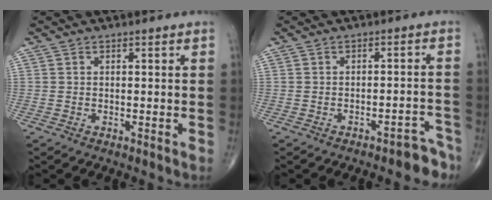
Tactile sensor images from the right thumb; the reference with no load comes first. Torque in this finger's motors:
{"motor_torque": [-0.01, -0.09, 0.05, 0.04, 0.01]}